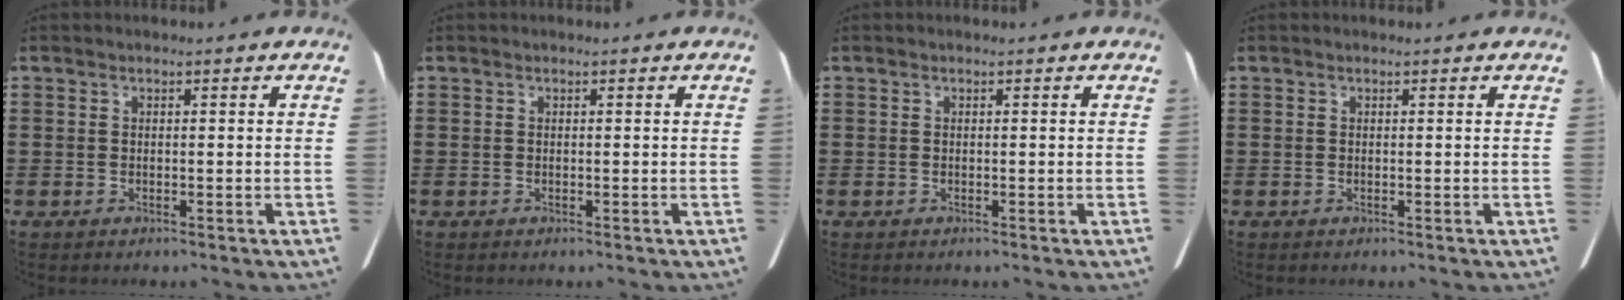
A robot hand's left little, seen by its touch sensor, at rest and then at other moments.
{"total": 0.0}
{"total": 0.0}
{"total": 0.0}